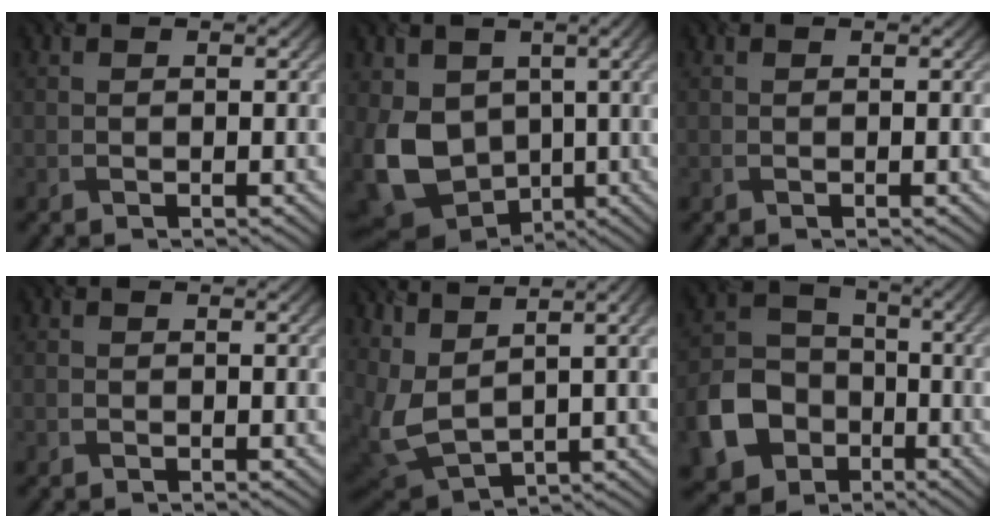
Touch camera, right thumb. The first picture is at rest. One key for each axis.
{"total": 10.6, "fx": 0.2, "fy": 7.8, "fz": 7.2, "tx": -0.186, "ty": -0.024, "tz": 0.002}
{"total": 0.0}
{"total": 0.5, "fx": -0.2, "fy": 0.5, "fz": 0.2, "tx": -0.006, "ty": -0.005, "tz": -0.003}
{"total": 10.4, "fx": 4.8, "fy": 4.0, "fz": 8.4, "tx": -0.213, "ty": -0.005, "tz": 0.107}
{"total": 11.1, "fx": -4.6, "fy": 8.5, "fz": 5.5, "tx": -0.139, "ty": -0.026, "tz": -0.099}